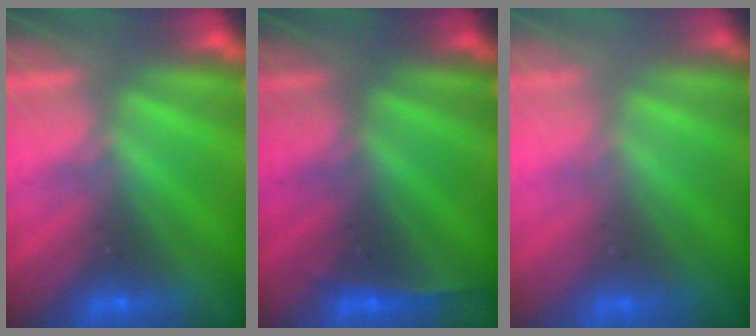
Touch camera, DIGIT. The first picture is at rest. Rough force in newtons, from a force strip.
{"total": 1.6}
{"total": 2.9}